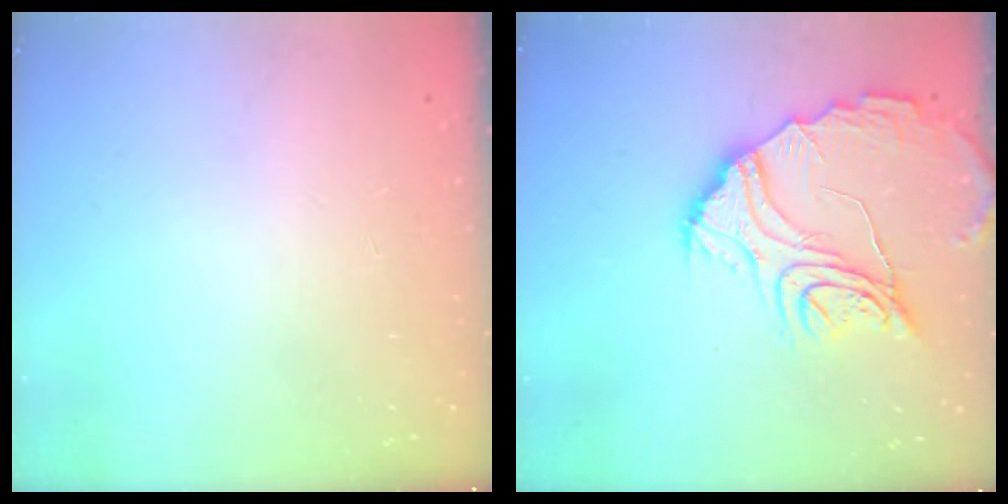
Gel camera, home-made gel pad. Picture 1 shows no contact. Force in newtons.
{"total": 19.0, "press": 19.0, "slide": 1.6}